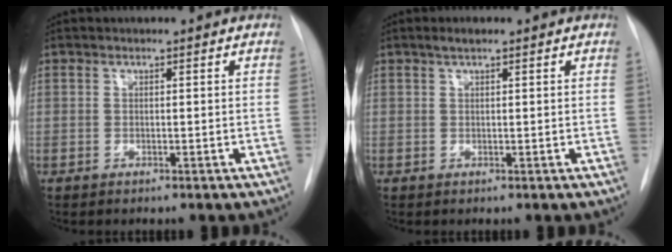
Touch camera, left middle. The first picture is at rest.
{"total": 1.2, "force": [0.9, 0.2, 0.8], "torque": [-0.019, 0.005, 0.016]}